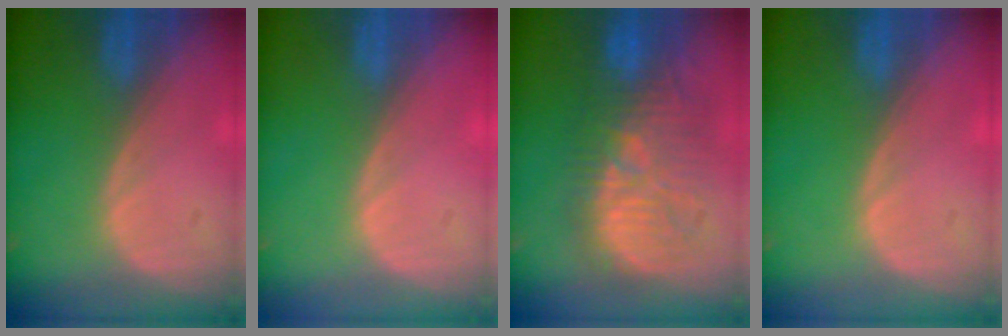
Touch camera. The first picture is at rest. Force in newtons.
{"total": 0.0}
{"total": 11.1, "press": 10.9, "slide": 1.8}
{"total": 0.0}